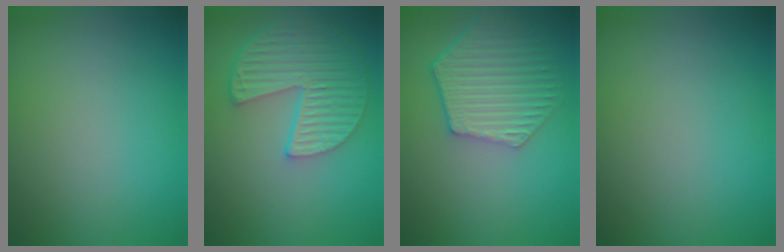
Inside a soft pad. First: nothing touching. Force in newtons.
{"total": 6.2, "press": 4.7, "slide": 4.0}
{"total": 5.9, "press": 5.0, "slide": 3.1}
{"total": 0.0}